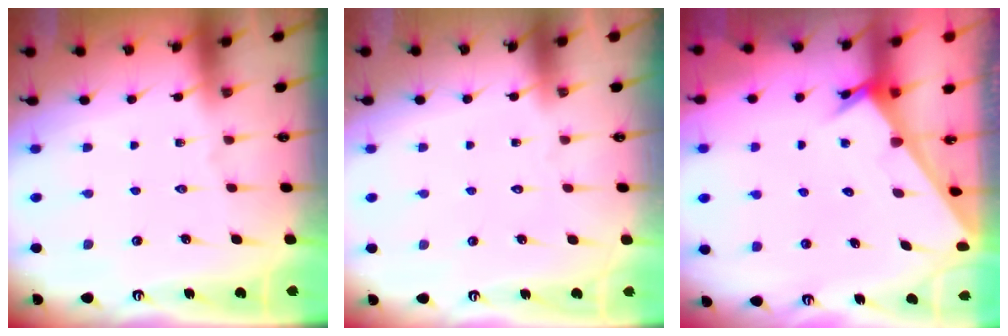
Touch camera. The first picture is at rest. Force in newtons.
{"total": 1.7, "press": 1.6, "slide": 0.1}
{"total": 2.6, "press": 2.6, "slide": 0.1}